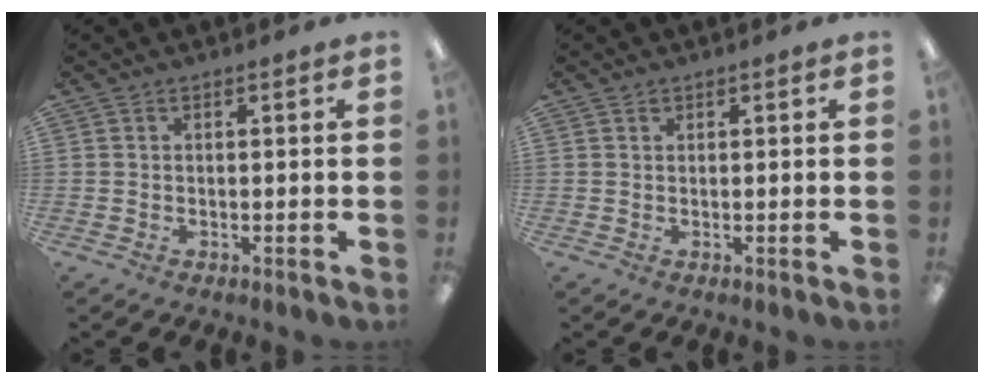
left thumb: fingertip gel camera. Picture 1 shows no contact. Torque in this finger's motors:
{"motor_torque": [0.10, -0.02, 0.17, -0.21, 0.04]}